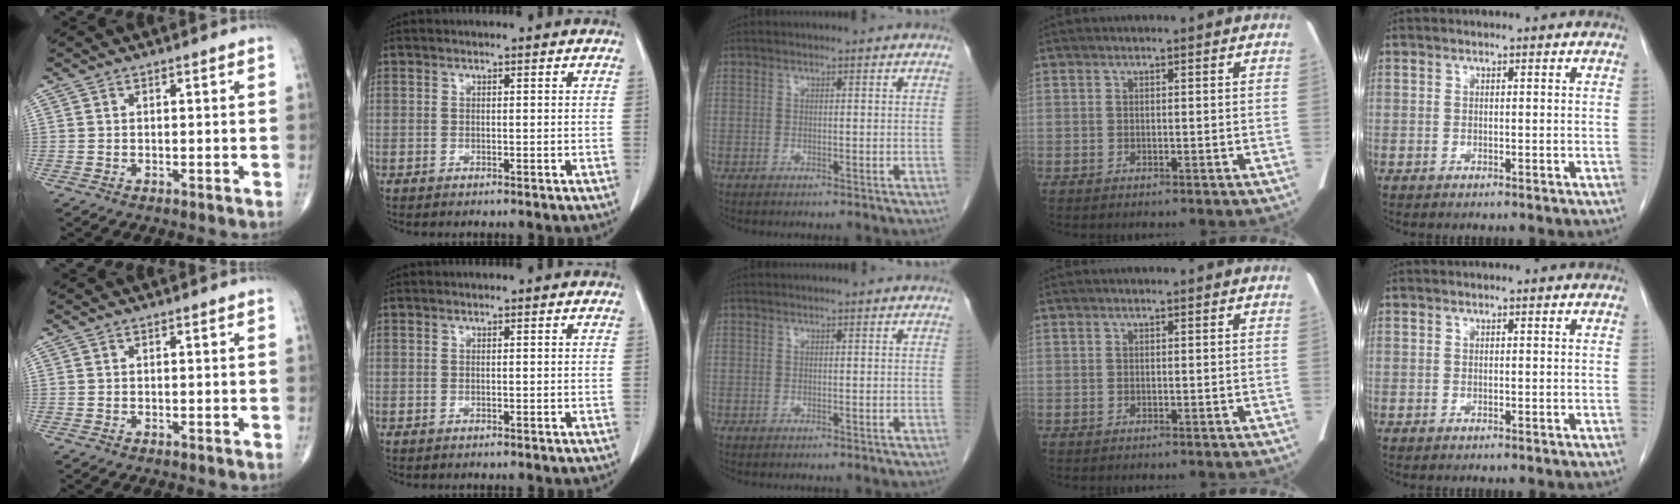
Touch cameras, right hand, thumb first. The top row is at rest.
{}